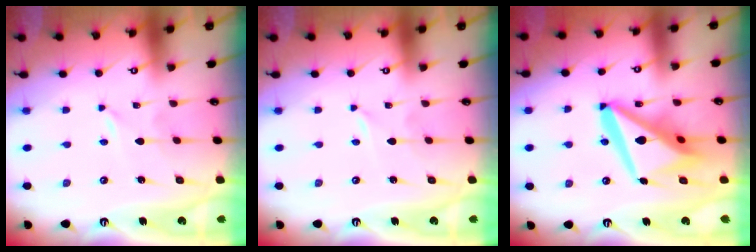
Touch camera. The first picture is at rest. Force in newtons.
{"total": 0.0}
{"total": 17.2, "press": 17.1, "slide": 2.1}